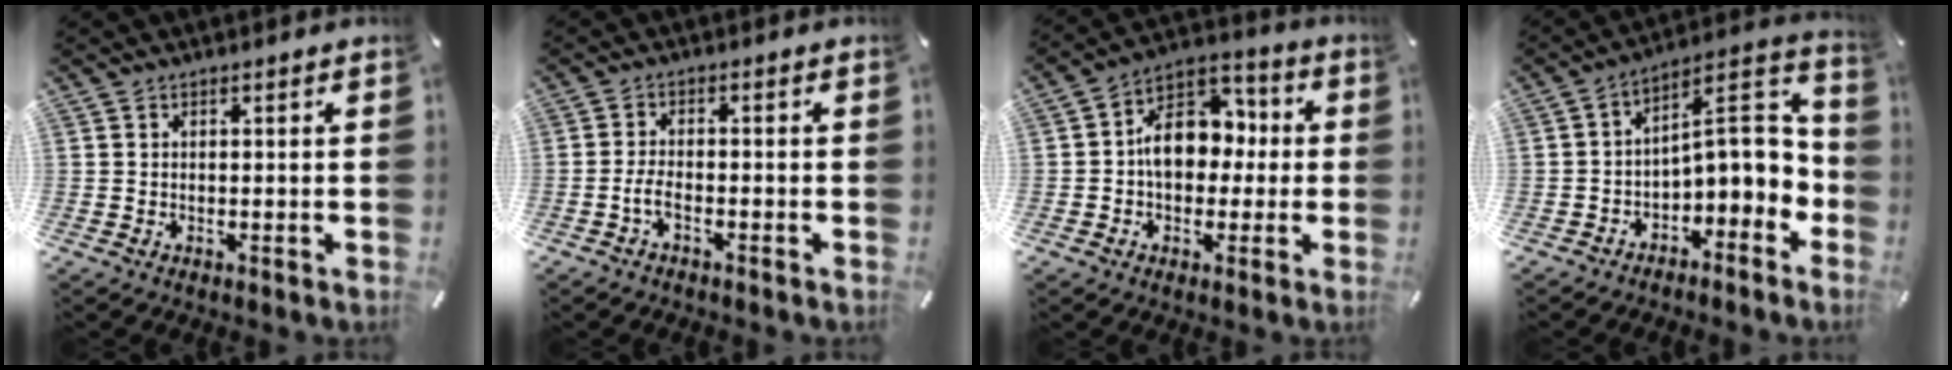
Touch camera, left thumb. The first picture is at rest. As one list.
[{"total": 3.5, "force": [-1.9, 1.2, 2.6], "torque": [-0.059, 0.006, -0.038]}, {"total": 11.2, "force": [-0.4, 8.7, 7.1], "torque": [-0.123, 0.015, -0.008]}, {"total": 8.4, "force": [-0.8, 5.1, 6.6], "torque": [-0.076, -0.020, -0.019]}]